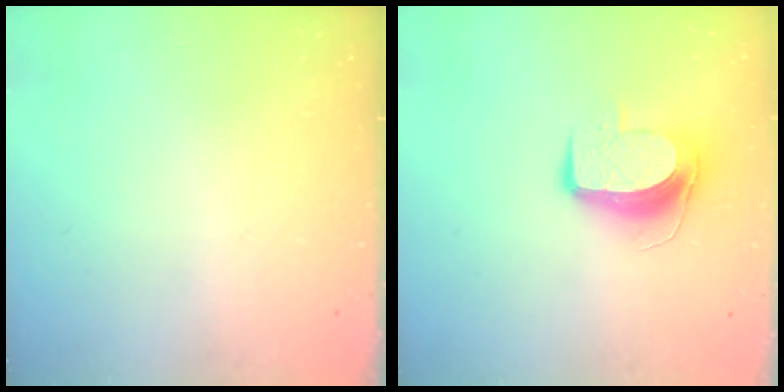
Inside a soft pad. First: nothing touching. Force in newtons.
{"total": 9.7, "press": 9.7, "slide": 0.8}